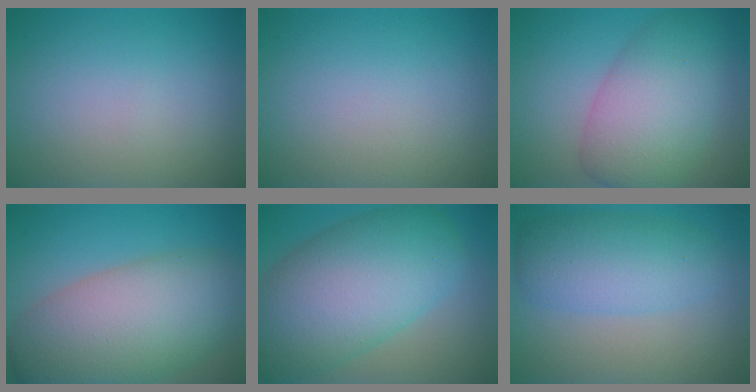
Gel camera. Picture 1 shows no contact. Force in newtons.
{"total": 0.0}
{"total": 7.8, "press": 7.7, "slide": 0.6}
{"total": 10.9, "press": 10.9, "slide": 0.5}
{"total": 12.0, "press": 12.0, "slide": 0.4}
{"total": 5.5, "press": 5.5, "slide": 0.1}